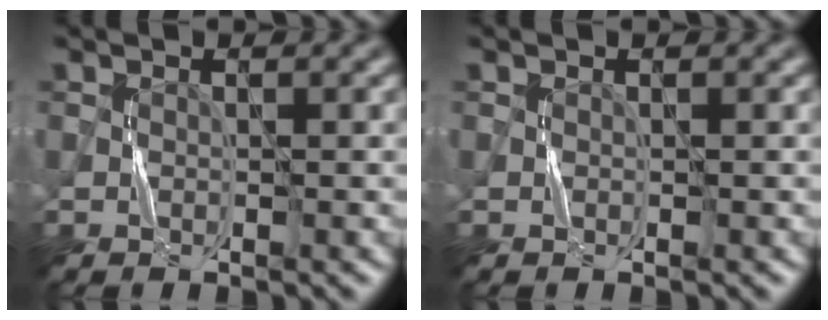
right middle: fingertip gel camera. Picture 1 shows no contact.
{"total": 0.0}